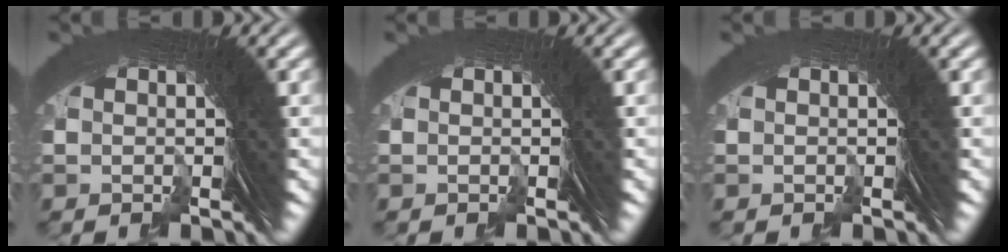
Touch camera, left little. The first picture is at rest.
{"total": 0.0}
{"total": 0.0}